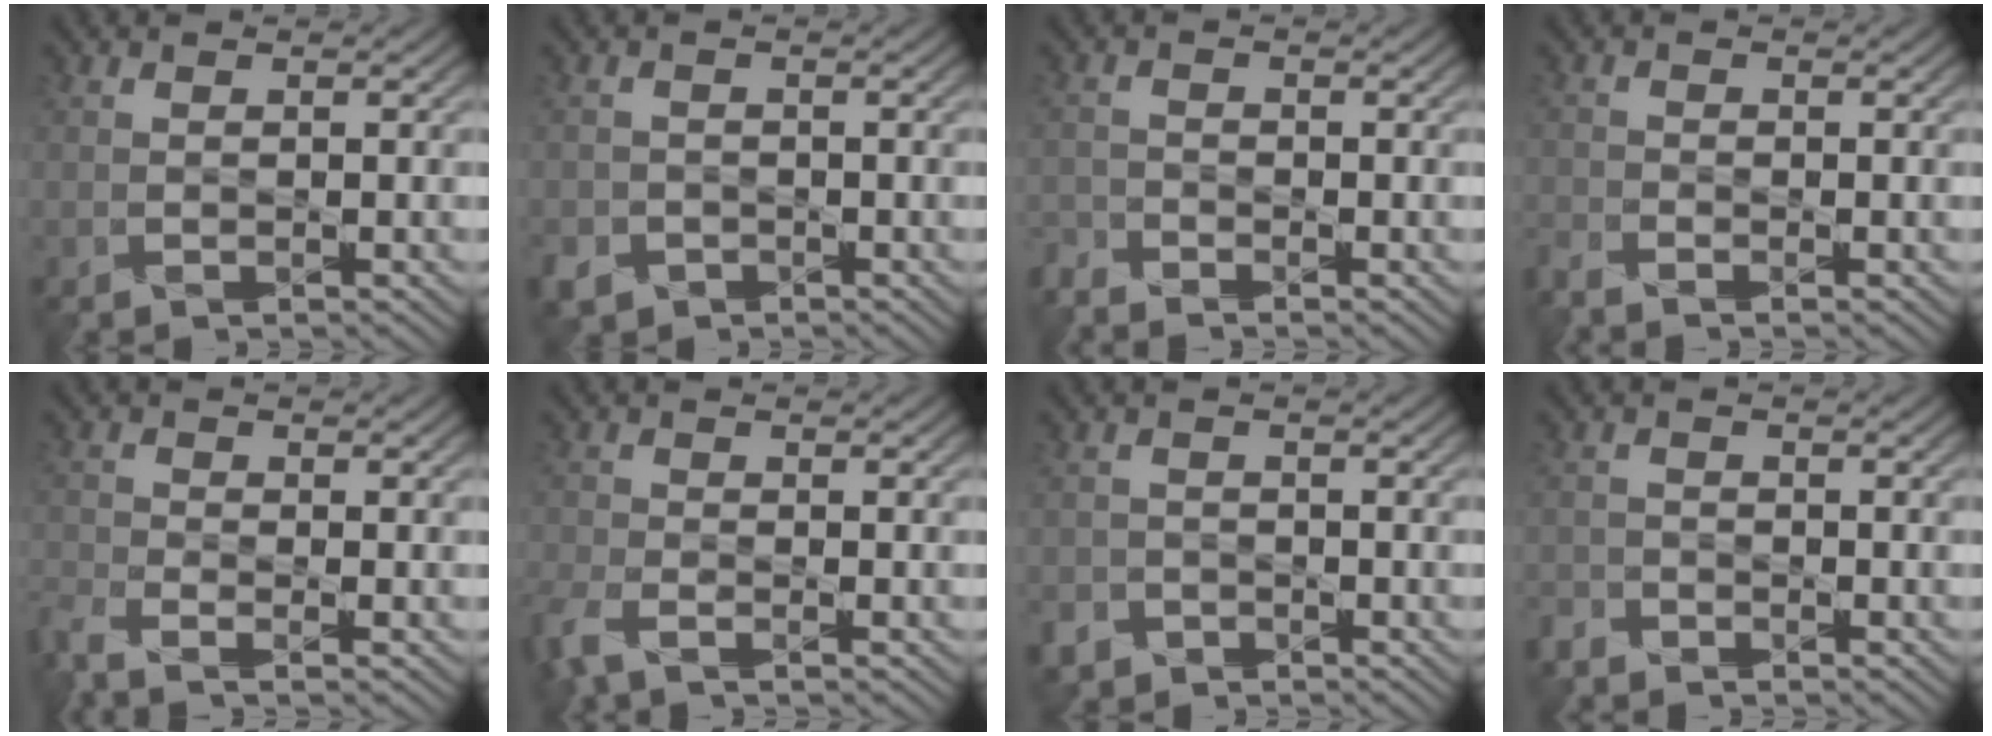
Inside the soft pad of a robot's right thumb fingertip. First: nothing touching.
{"total": 2.9, "force": [-1.7, 2.2, 0.8], "torque": [-0.024, -0.011, -0.038]}
{"total": 2.4, "force": [-2.4, 0.3, 0.4], "torque": [-0.013, -0.009, -0.057]}
{"total": 2.8, "force": [-2.5, 0.6, 1.2], "torque": [-0.033, -0.015, -0.060]}
{"total": 4.8, "force": [-3.6, 1.4, 2.9], "torque": [-0.072, -0.019, -0.080]}
{"total": 3.9, "force": [-2.8, 1.3, 2.5], "torque": [-0.066, -0.013, -0.067]}
{"total": 2.6, "force": [-1.9, 1.7, 0.5], "torque": [-0.015, -0.007, -0.043]}
{"total": 2.0, "force": [-1.9, 0.6, 0.3], "torque": [-0.008, -0.006, -0.047]}